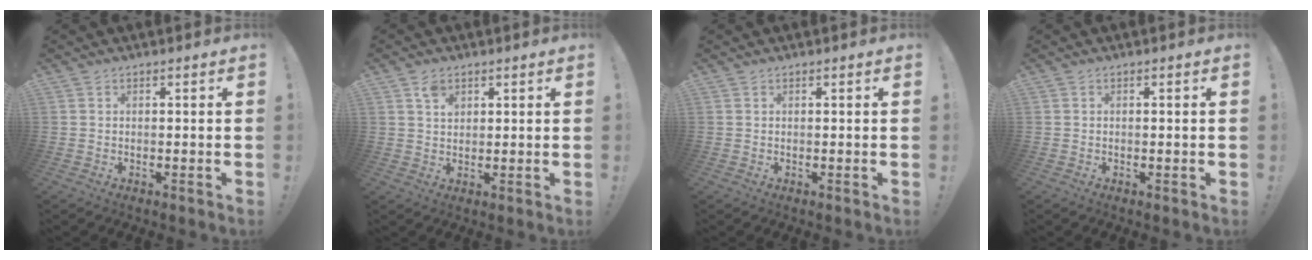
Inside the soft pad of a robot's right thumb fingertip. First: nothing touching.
{"total": 3.7, "force": [2.3, 2.4, 1.7], "torque": [-0.022, -0.007, 0.040]}
{"total": 0.0}
{"total": 0.0}